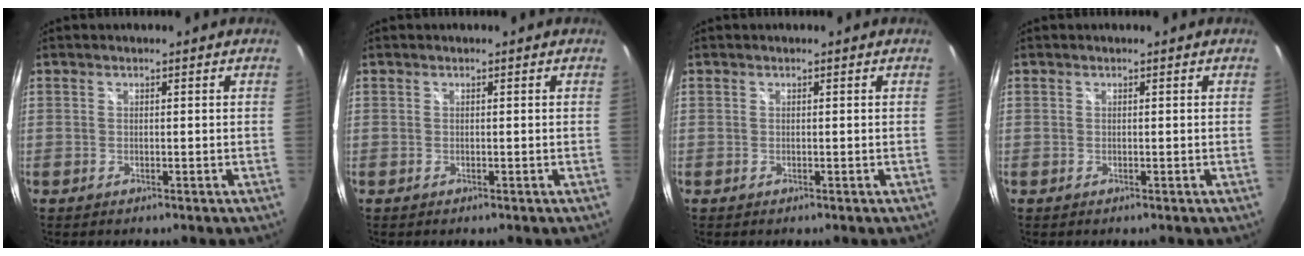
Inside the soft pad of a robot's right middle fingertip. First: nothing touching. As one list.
[{"total": 0.0}, {"total": 0.0}, {"total": 0.0}]